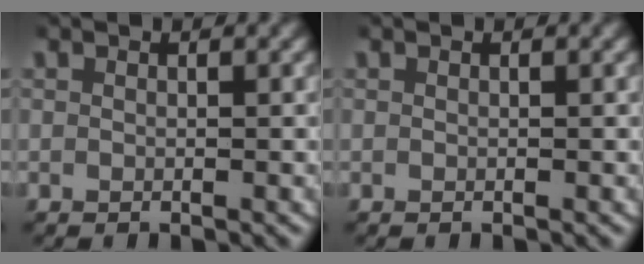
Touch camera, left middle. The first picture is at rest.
{"total": 0.0}